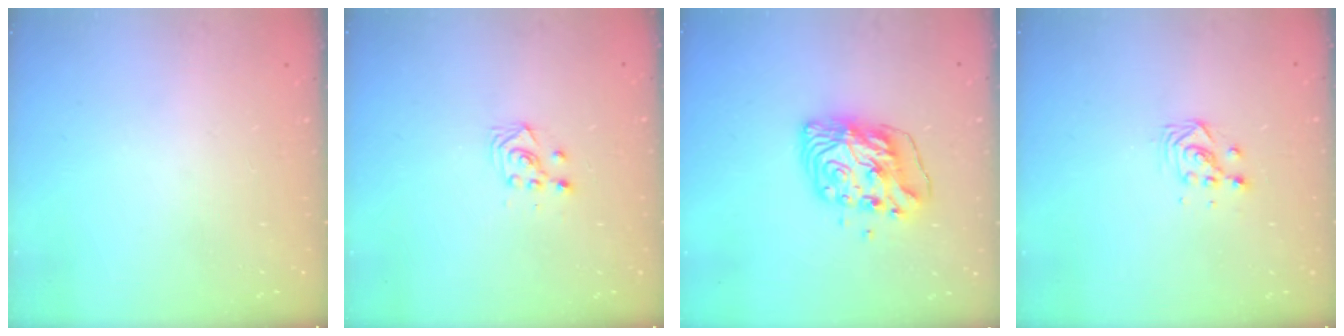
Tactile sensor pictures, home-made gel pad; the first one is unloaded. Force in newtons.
{"total": 3.1, "press": 2.9, "slide": 0.9}
{"total": 10.5, "press": 10.4, "slide": 1.7}
{"total": 3.3, "press": 3.3, "slide": 0.2}